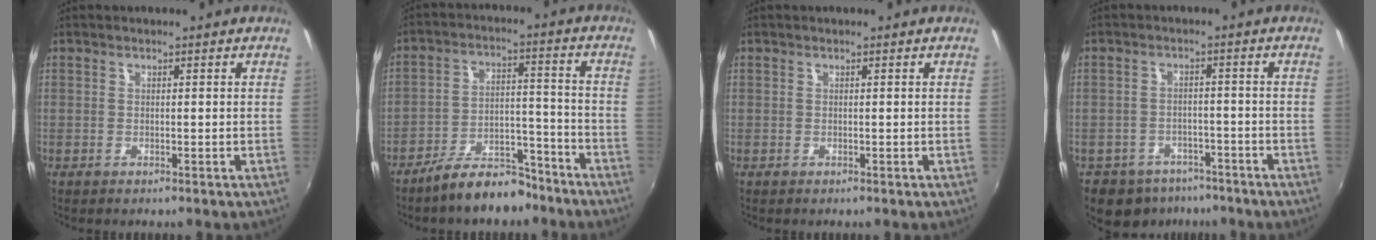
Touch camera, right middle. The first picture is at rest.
{"total": 10.5, "force": [-8.7, 3.9, 4.6], "torque": [-0.086, 0.028, -0.126]}
{"total": 0.0}
{"total": 10.2, "force": [-7.2, 6.6, 3.0], "torque": [-0.084, 0.011, -0.094]}